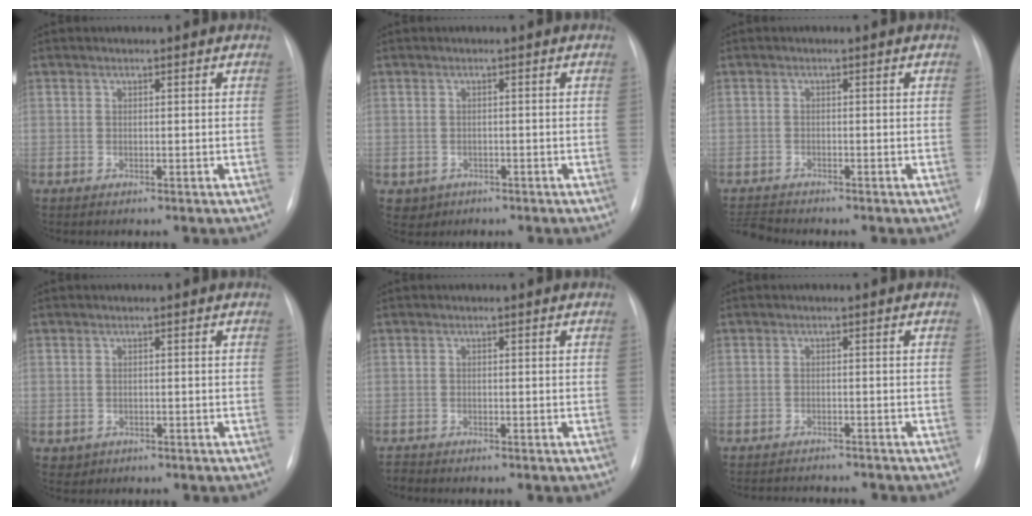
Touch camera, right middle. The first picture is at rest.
{"total": 2.2, "force": [-1.0, 2.0, 0.2], "torque": [-0.002, 0.005, -0.007]}
{"total": 2.7, "force": [-2.6, -0.5, -0.1], "torque": [-0.002, -0.021, -0.045]}
{"total": 1.4, "force": [-0.6, 1.3, 0.1], "torque": [-0.003, 0.003, -0.002]}
{"total": 0.9, "force": [-0.9, 0.0, -0.1], "torque": [-0.001, -0.006, -0.014]}
{"total": 7.4, "force": [-7.1, 1.3, 1.9], "torque": [-0.026, -0.005, -0.088]}